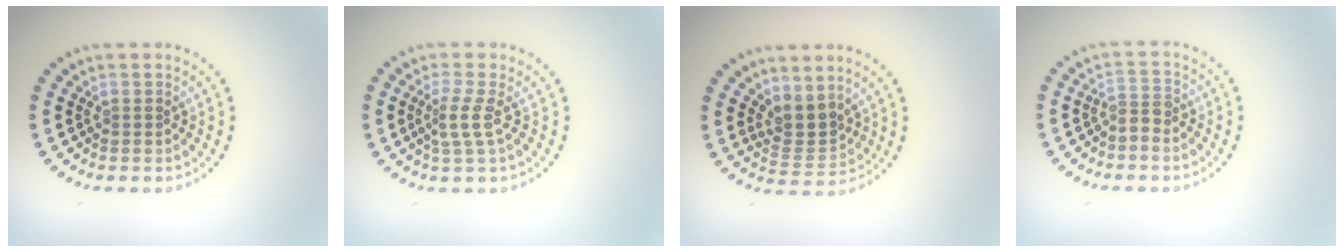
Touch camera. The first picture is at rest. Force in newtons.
{"total": 2.2, "press": 1.5, "slide": 1.5}
{"total": 2.8, "press": 2.1, "slide": 1.9}
{"total": 1.9, "press": 1.4, "slide": 1.2}